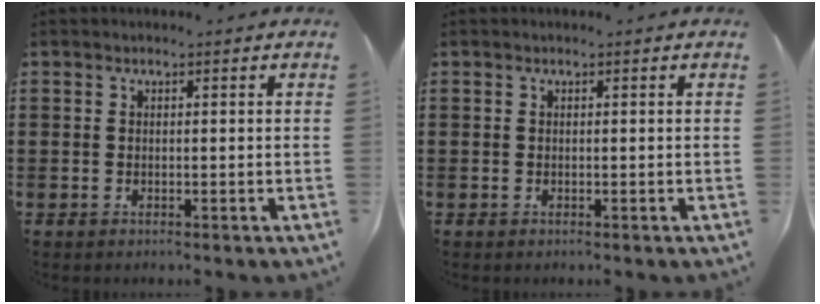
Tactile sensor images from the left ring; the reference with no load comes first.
{"total": 0.0}